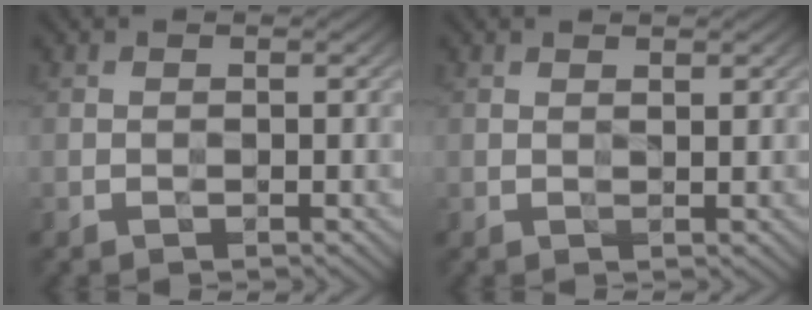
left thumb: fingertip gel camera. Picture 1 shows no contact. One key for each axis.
{"total": 1.1, "fx": 1.1, "fy": -0.2, "fz": 0.1, "tx": -0.004, "ty": 0.001, "tz": 0.015}